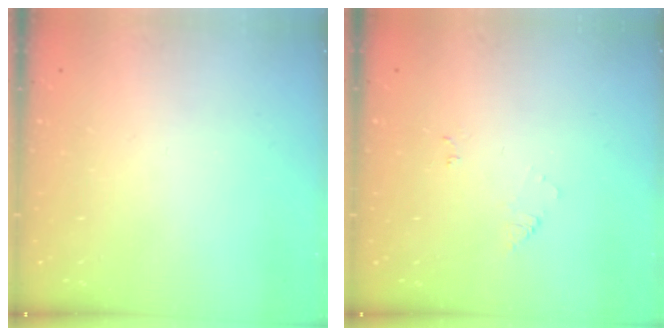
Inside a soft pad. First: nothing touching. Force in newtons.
{"total": 6.0, "press": 6.0, "slide": 0.7}